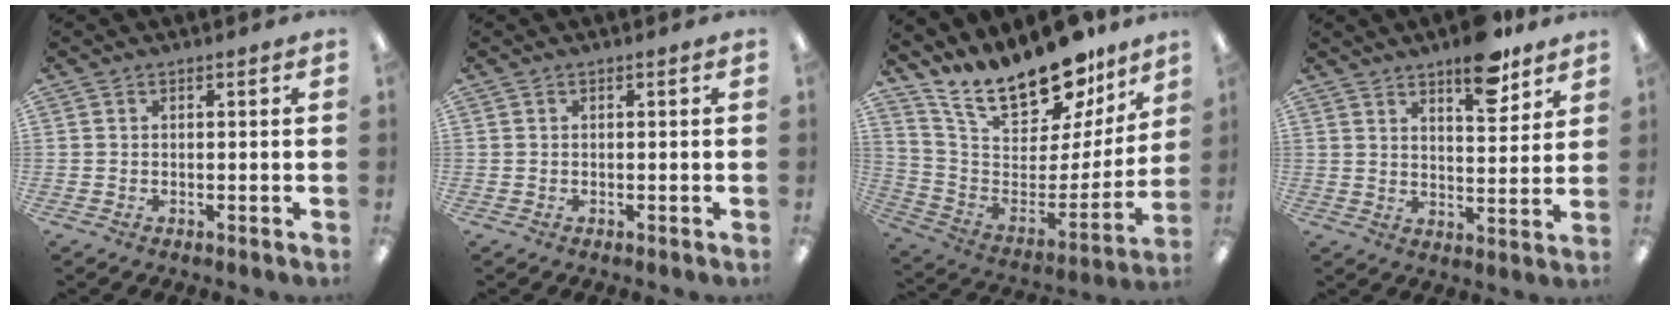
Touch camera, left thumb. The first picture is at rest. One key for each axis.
{"total": 0.0}
{"total": 20.5, "fx": 16.8, "fy": 7.1, "fz": 9.3, "tx": -0.151, "ty": -0.128, "tz": 0.289}
{"total": 10.8, "fx": 7.9, "fy": 3.8, "fz": 6.3, "tx": -0.072, "ty": -0.048, "tz": 0.130}